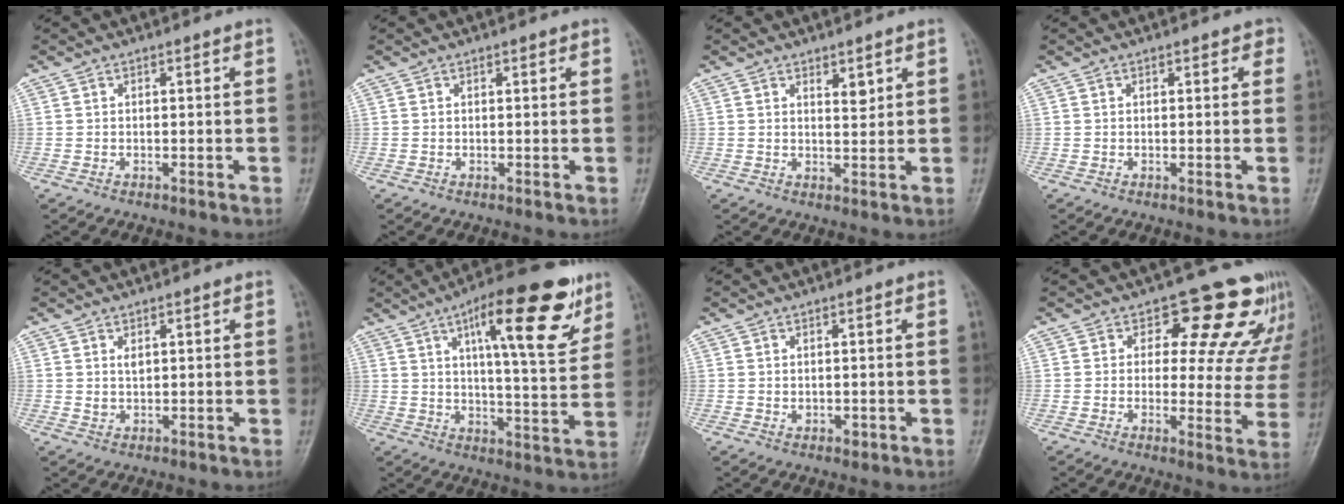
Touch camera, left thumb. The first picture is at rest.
{"total": 0.7, "force": [0.5, 0.3, 0.4], "torque": [-0.004, -0.001, 0.004]}
{"total": 2.4, "force": [1.4, 1.0, 1.6], "torque": [-0.016, -0.012, 0.026]}
{"total": 1.3, "force": [0.7, 0.9, 0.8], "torque": [0.006, 0.001, 0.003]}
{"total": 1.8, "force": [0.8, 1.1, 1.2], "torque": [-0.015, -0.007, 0.018]}
{"total": 19.2, "force": [9.9, 5.6, 15.5], "torque": [-0.192, -0.035, 0.145]}
{"total": 1.5, "force": [0.0, 1.1, 0.9], "torque": [-0.012, -0.002, 0.005]}
{"total": 14.4, "force": [10.3, 7.5, 6.6], "torque": [-0.011, -0.058, 0.105]}